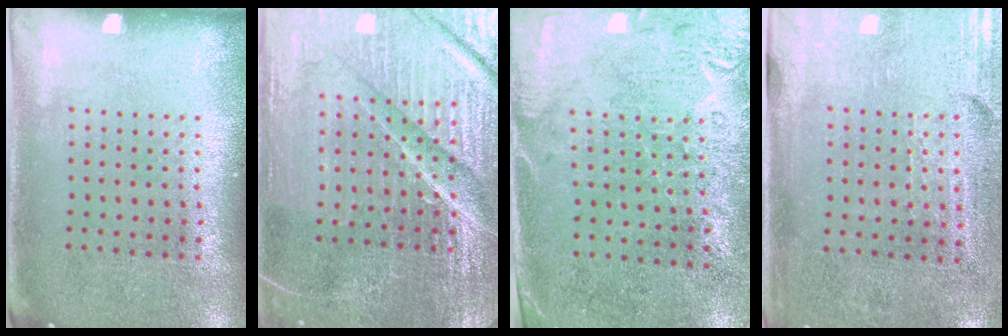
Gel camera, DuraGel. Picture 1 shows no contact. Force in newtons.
{"total": 5.8, "press": 5.3, "slide": 2.4}
{"total": 2.7, "press": 2.4, "slide": 1.4}
{"total": 3.4, "press": 3.0, "slide": 1.6}